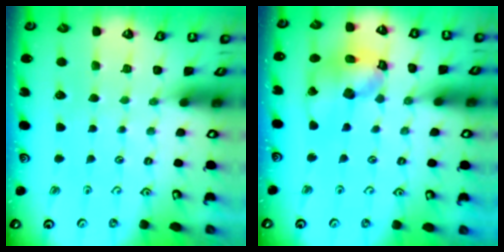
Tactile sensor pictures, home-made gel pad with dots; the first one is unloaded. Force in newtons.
{"total": 15.2, "press": 15.1, "slide": 2.0}